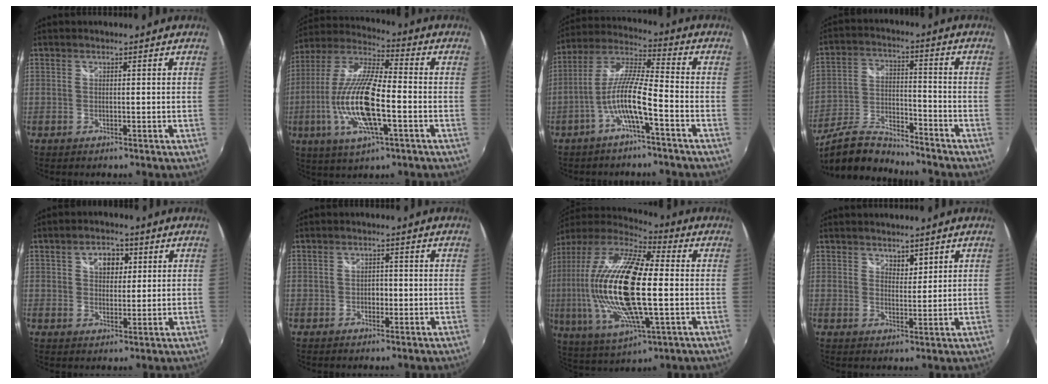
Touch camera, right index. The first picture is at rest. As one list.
[{"total": 18.0, "force": [-4.5, 4.9, 16.7], "torque": [-0.337, -0.013, -0.088]}, {"total": 8.9, "force": [-4.0, 0.6, 7.9], "torque": [-0.179, 0.010, -0.077]}, {"total": 12.9, "force": [-11.7, 2.7, 4.9], "torque": [-0.112, -0.010, -0.218]}, {"total": 5.7, "force": [2.0, 4.2, 3.3], "torque": [-0.046, 0.014, 0.033]}, {"total": 1.7, "force": [-0.5, 1.3, 0.8], "torque": [-0.012, 0.001, -0.009]}, {"total": 25.5, "force": [0.4, 8.2, 24.1], "torque": [-0.468, -0.010, -0.004]}, {"total": 2.7, "force": [2.1, 1.4, 1.1], "torque": [-0.012, -0.001, 0.035]}]